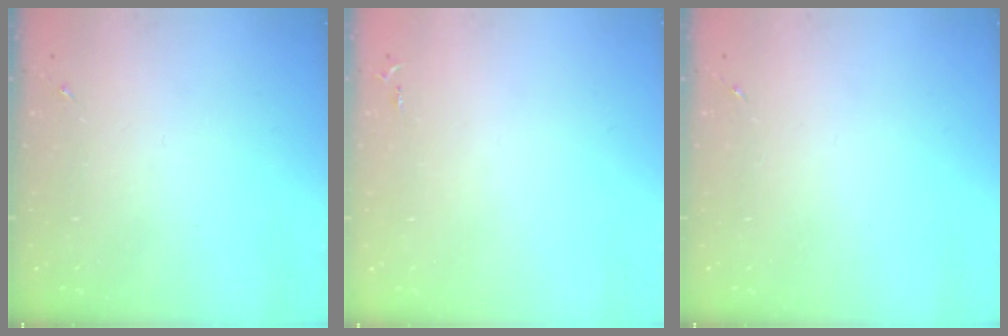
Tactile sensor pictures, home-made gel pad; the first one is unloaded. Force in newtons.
{"total": 2.6, "press": 2.6, "slide": 0.3}
{"total": 0.0}